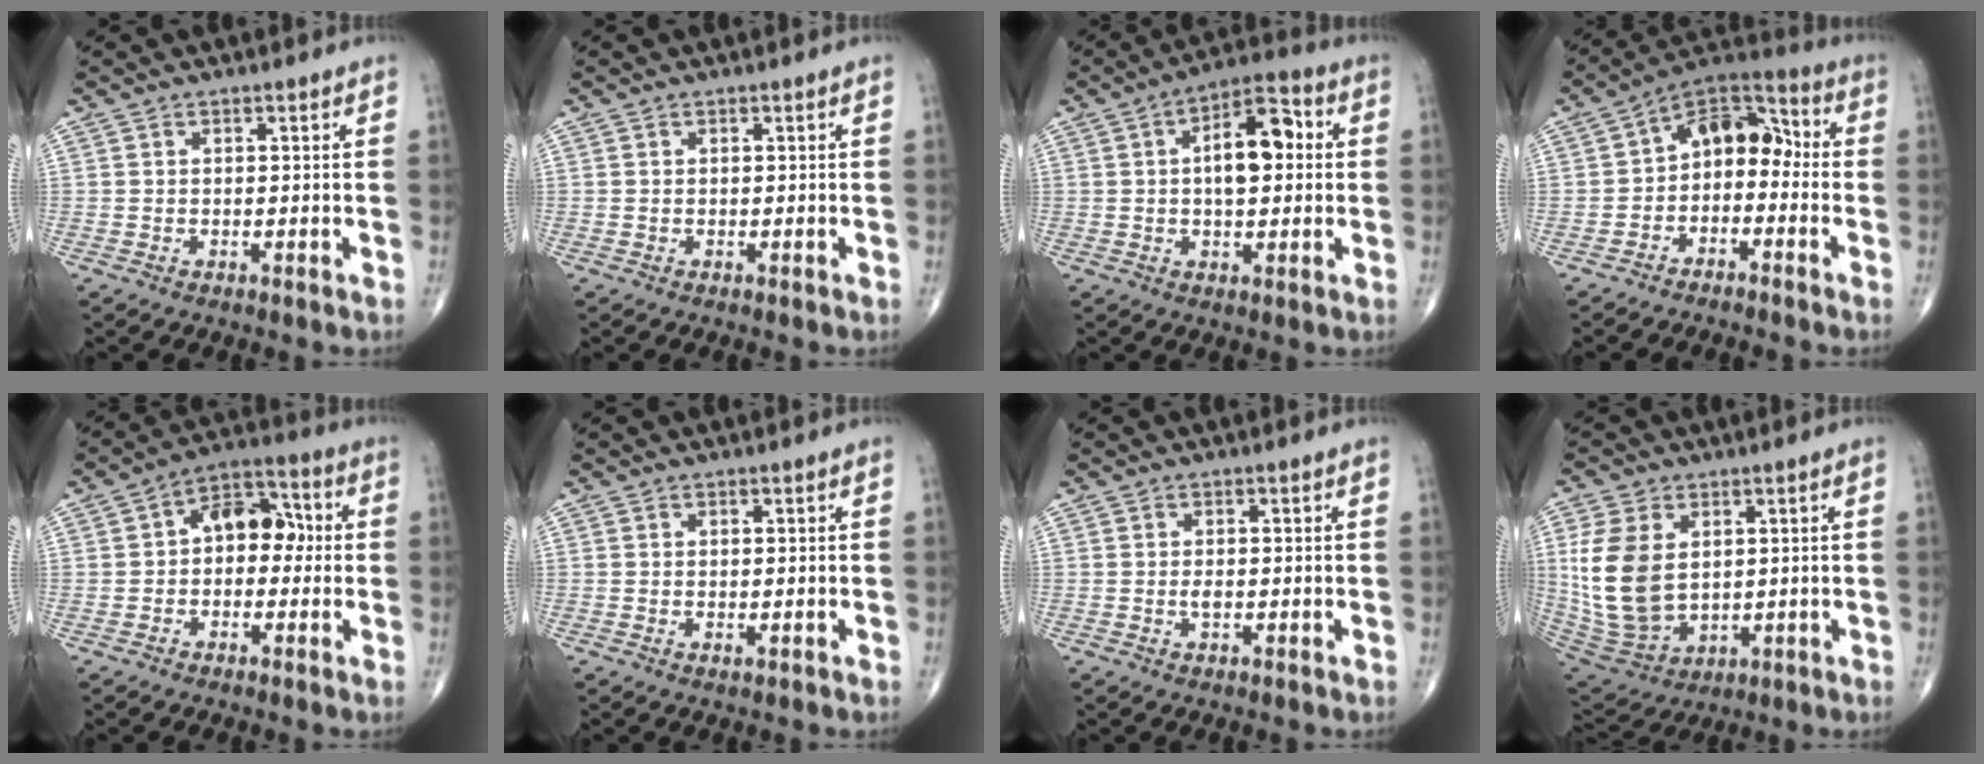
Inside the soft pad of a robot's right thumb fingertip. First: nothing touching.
{"total": 0.0}
{"total": 11.5, "force": [1.5, 5.7, 9.8], "torque": [-0.137, 0.022, 0.015]}
{"total": 10.3, "force": [-1.7, 6.9, 7.5], "torque": [-0.085, 0.057, -0.049]}
{"total": 9.7, "force": [0.4, 6.6, 7.1], "torque": [-0.071, 0.037, -0.009]}
{"total": 0.5, "force": [-0.1, 0.2, 0.5], "torque": [-0.010, -0.003, -0.001]}
{"total": 1.3, "force": [-0.2, 0.6, 1.1], "torque": [-0.020, -0.001, -0.004]}
{"total": 14.7, "force": [2.3, 9.7, 10.8], "torque": [-0.214, -0.015, 0.061]}